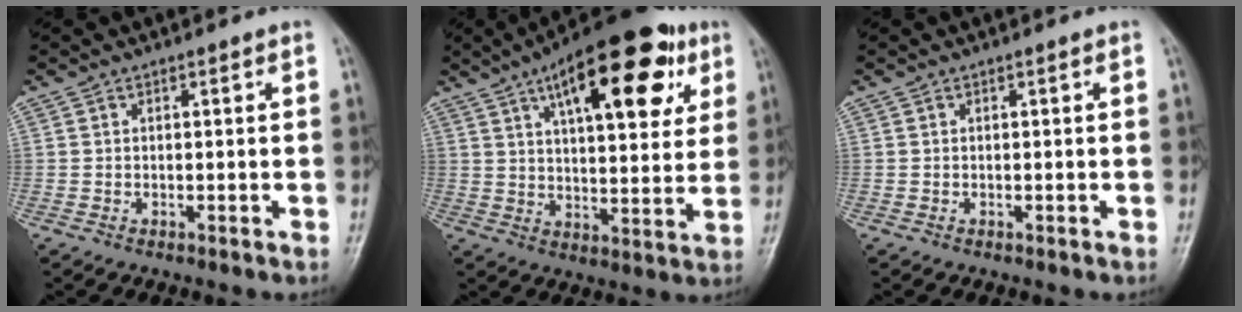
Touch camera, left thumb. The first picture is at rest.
{"total": 22.4, "force": [10.4, 9.1, 17.7], "torque": [-0.228, -0.012, 0.152]}
{"total": 0.0}